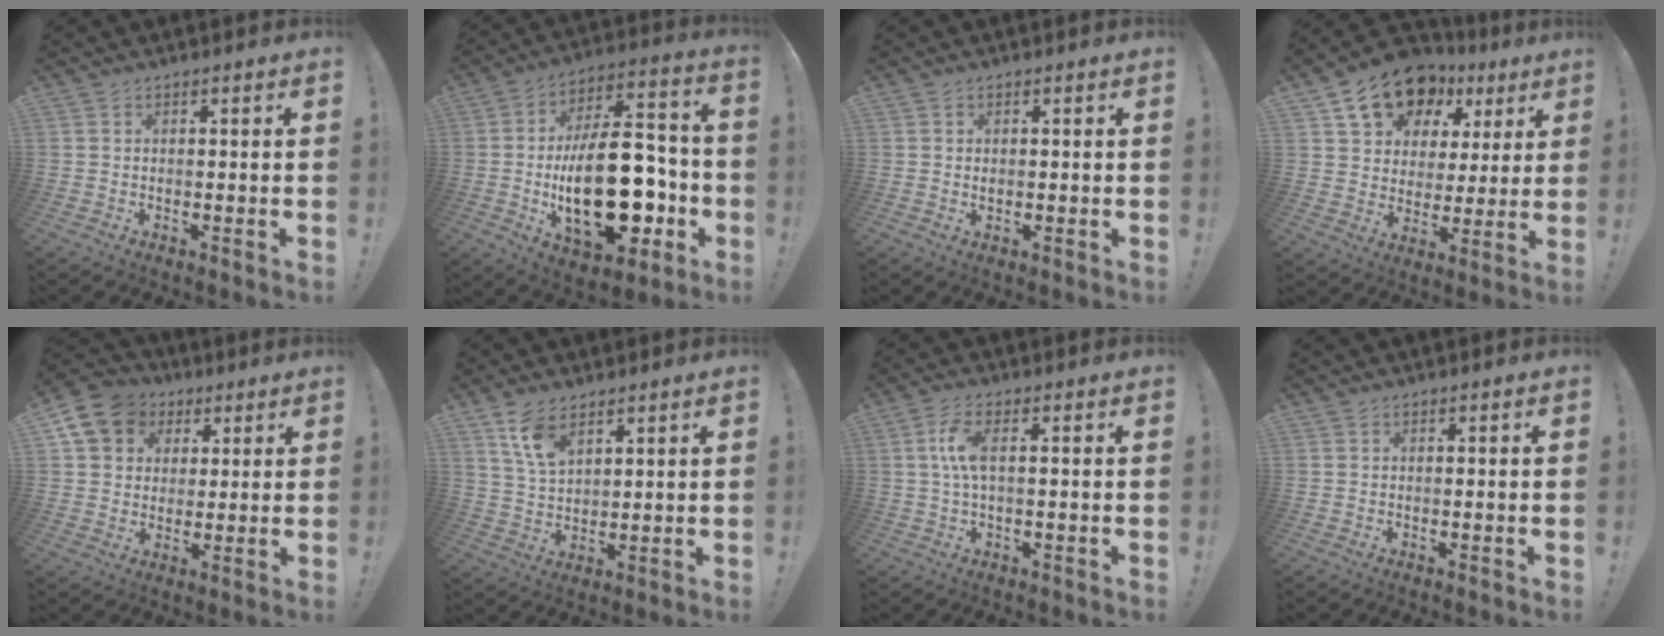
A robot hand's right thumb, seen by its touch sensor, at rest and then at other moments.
{"total": 29.0, "force": [-6.0, 14.5, 24.4], "torque": [-0.426, 0.040, -0.085]}
{"total": 0.6, "force": [0.1, 0.6, 0.2], "torque": [-0.001, 0.000, 0.000]}
{"total": 15.1, "force": [9.2, 10.2, 6.3], "torque": [-0.092, -0.058, 0.171]}
{"total": 11.5, "force": [4.6, 9.6, 4.3], "torque": [-0.058, -0.020, 0.094]}
{"total": 8.5, "force": [5.3, 4.3, 5.0], "torque": [-0.089, -0.021, 0.100]}
{"total": 6.8, "force": [0.7, 2.4, 6.4], "torque": [-0.124, -0.004, 0.010]}
{"total": 0.0}